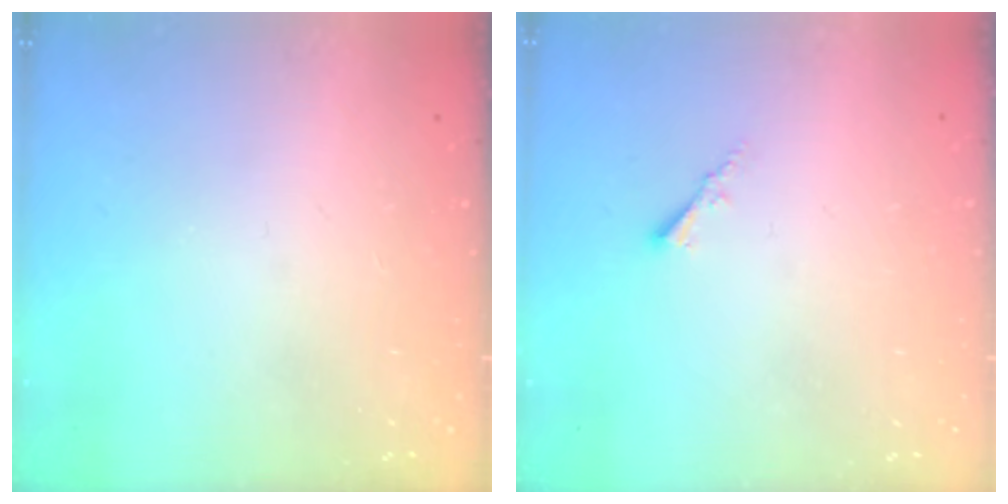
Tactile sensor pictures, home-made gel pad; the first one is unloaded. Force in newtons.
{"total": 1.7, "press": 1.6, "slide": 0.4}